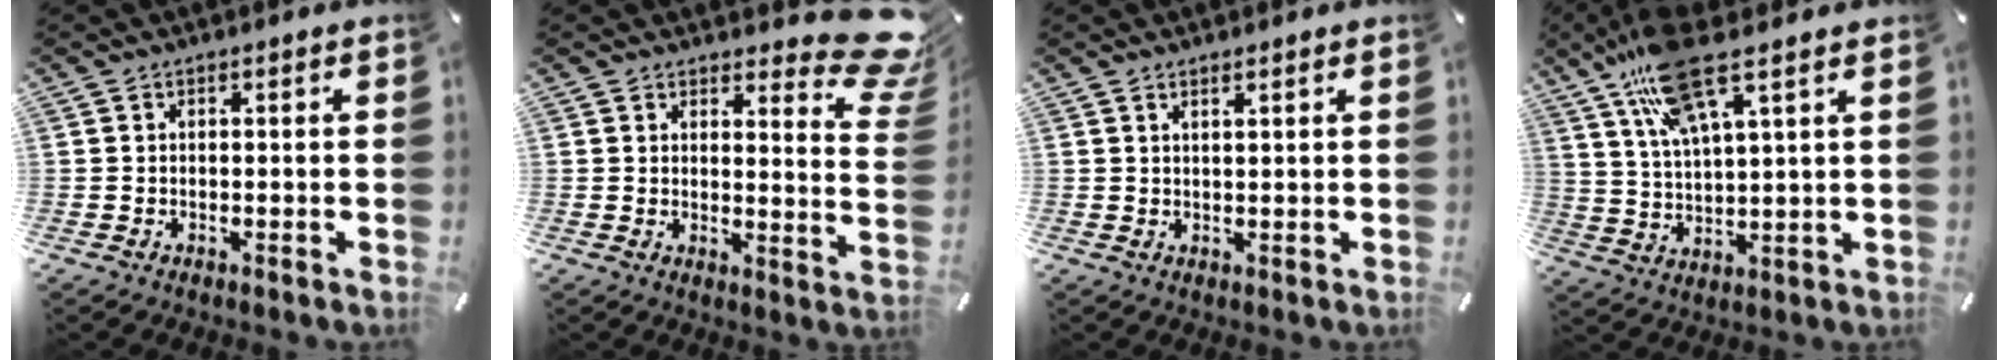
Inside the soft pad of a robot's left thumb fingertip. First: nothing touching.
{"total": 10.7, "force": [7.7, 4.7, 5.9], "torque": [-0.057, -0.068, 0.132]}
{"total": 1.2, "force": [1.0, -0.1, 0.7], "torque": [-0.014, -0.003, 0.019]}
{"total": 15.4, "force": [10.0, 4.1, 11.0], "torque": [-0.233, -0.026, 0.173]}